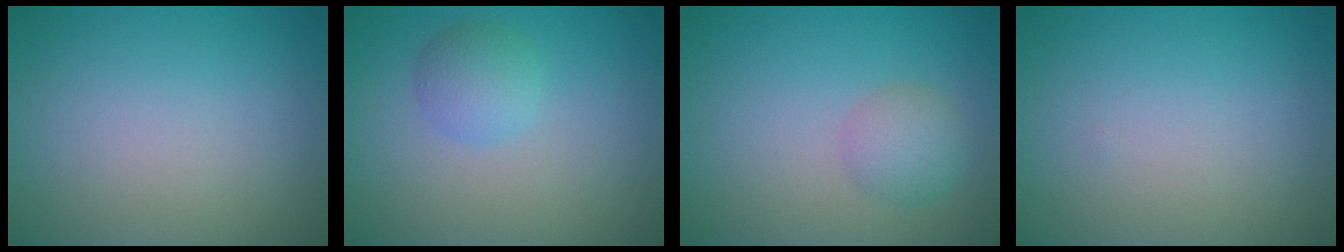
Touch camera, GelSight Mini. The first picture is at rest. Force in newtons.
{"total": 2.4, "press": 2.4, "slide": 0.1}
{"total": 2.5, "press": 2.5, "slide": 0.1}
{"total": 0.0}